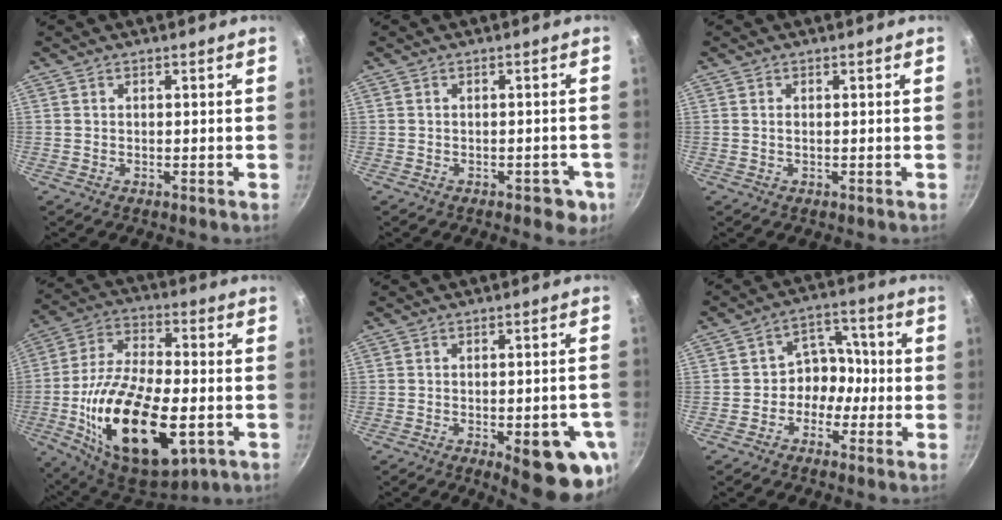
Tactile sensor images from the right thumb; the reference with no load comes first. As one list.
[{"total": 4.3, "force": [-1.9, 2.5, 2.9], "torque": [-0.013, 0.020, -0.010]}, {"total": 0.7, "force": [0.0, 0.4, 0.6], "torque": [-0.010, 0.002, 0.000]}, {"total": 27.1, "force": [-6.8, 13.3, 22.6], "torque": [-0.387, 0.015, -0.106]}, {"total": 13.8, "force": [-5.2, 4.8, 11.8], "torque": [-0.116, 0.010, -0.061]}, {"total": 7.3, "force": [-2.2, 5.9, 3.6], "torque": [-0.003, 0.041, -0.047]}]